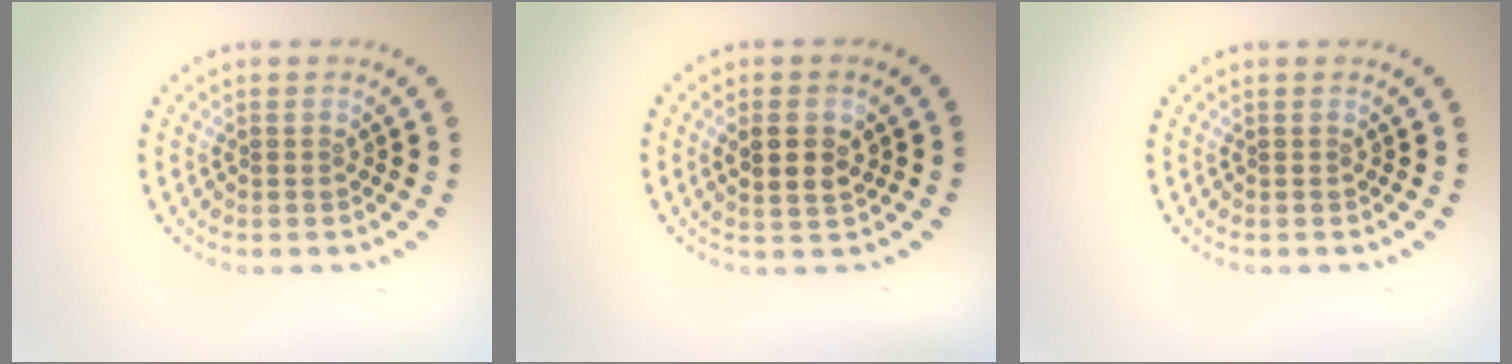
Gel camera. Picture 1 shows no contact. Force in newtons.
{"total": 2.7, "press": 2.6, "slide": 0.8}
{"total": 0.0}